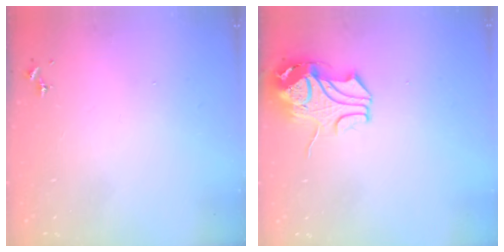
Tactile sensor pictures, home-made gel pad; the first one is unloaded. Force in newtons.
{"total": 10.5, "press": 10.4, "slide": 1.1}